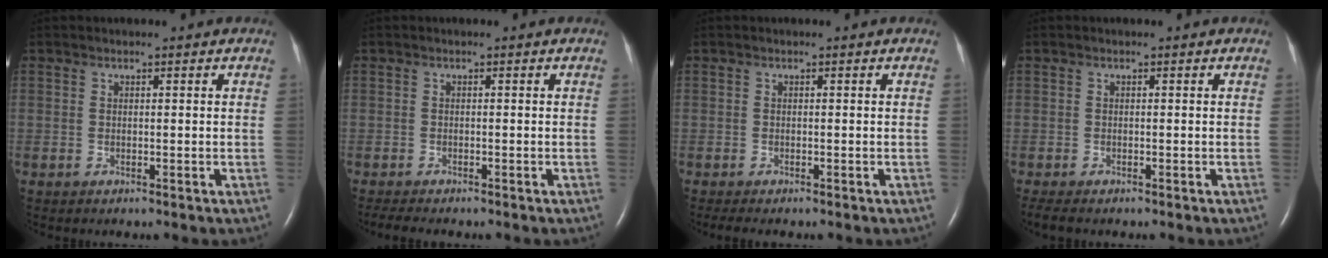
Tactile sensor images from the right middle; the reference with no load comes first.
{"total": 3.4, "force": [-2.9, 0.7, 1.7], "torque": [-0.031, -0.010, -0.041]}
{"total": 2.7, "force": [-2.2, 0.7, 1.4], "torque": [-0.024, -0.009, -0.027]}
{"total": 2.6, "force": [-2.0, 0.7, 1.4], "torque": [-0.029, -0.010, -0.030]}